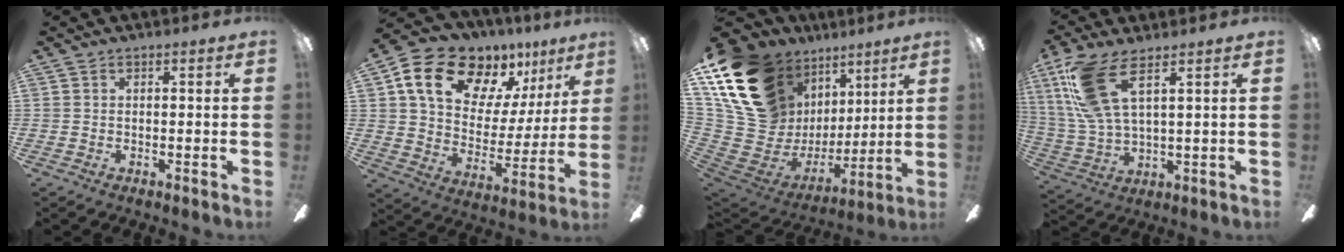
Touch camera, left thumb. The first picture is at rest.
{"total": 18.5, "force": [12.3, 10.5, 9.1], "torque": [-0.156, -0.070, 0.221]}
{"total": 20.6, "force": [11.7, 13.4, 10.4], "torque": [-0.244, -0.078, 0.242]}
{"total": 14.7, "force": [7.6, 5.1, 11.5], "torque": [-0.252, -0.019, 0.138]}